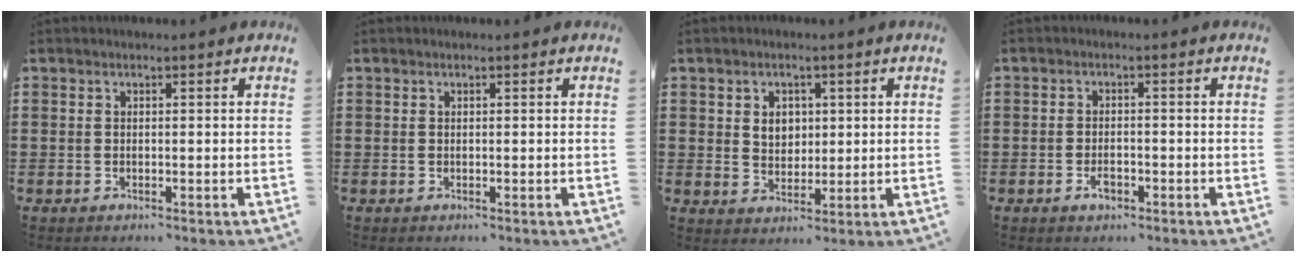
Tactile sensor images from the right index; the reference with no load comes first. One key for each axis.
{"total": 0.0}
{"total": 3.5, "fx": 1.1, "fy": 2.8, "fz": 1.8, "tx": -0.037, "ty": 0.008, "tz": 0.015}
{"total": 2.1, "fx": -1.1, "fy": 0.9, "fz": 1.6, "tx": -0.032, "ty": -0.003, "tz": -0.020}